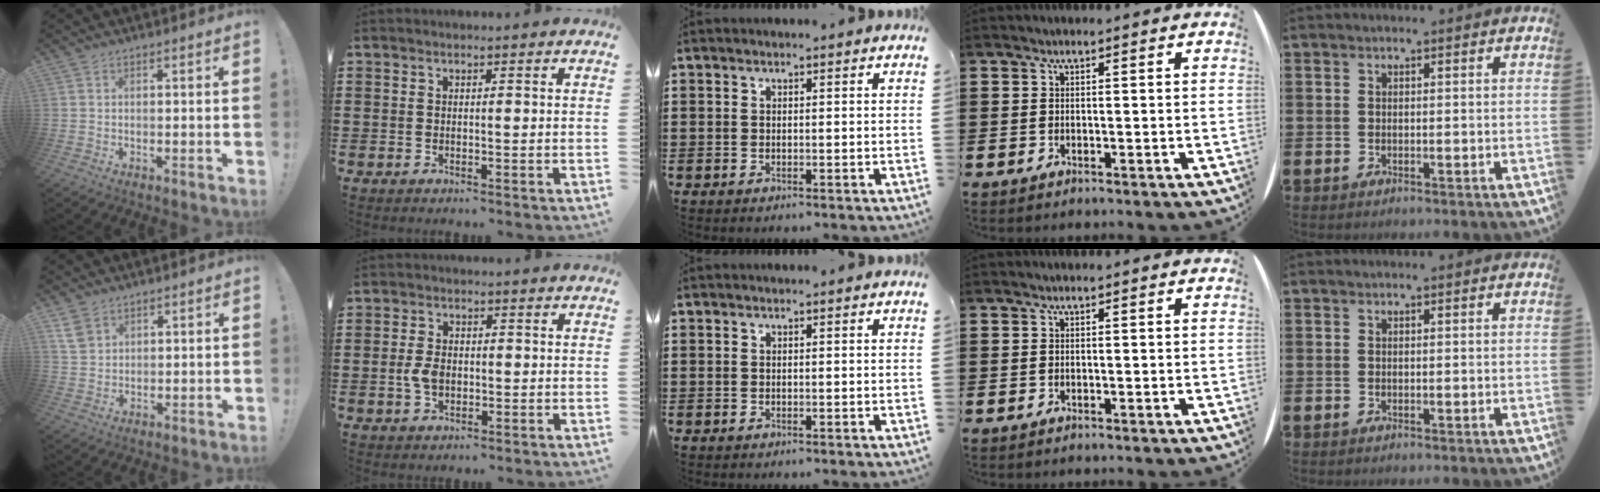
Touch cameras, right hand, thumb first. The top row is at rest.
{"thumb": {"total": 5.0, "force": [3.2, 3.2, 2.1], "torque": [-0.033, -0.014, 0.063]}, "index": {"total": 3.7, "force": [-0.4, 2.4, 2.8], "torque": [-0.069, 0.000, -0.012]}}